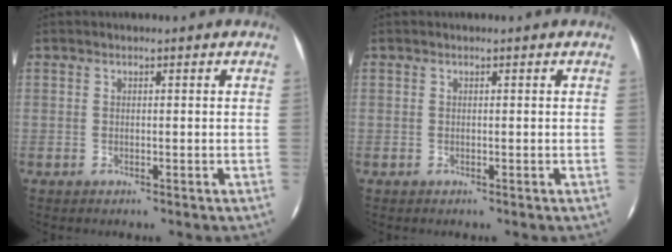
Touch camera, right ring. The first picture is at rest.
{"total": 0.0}